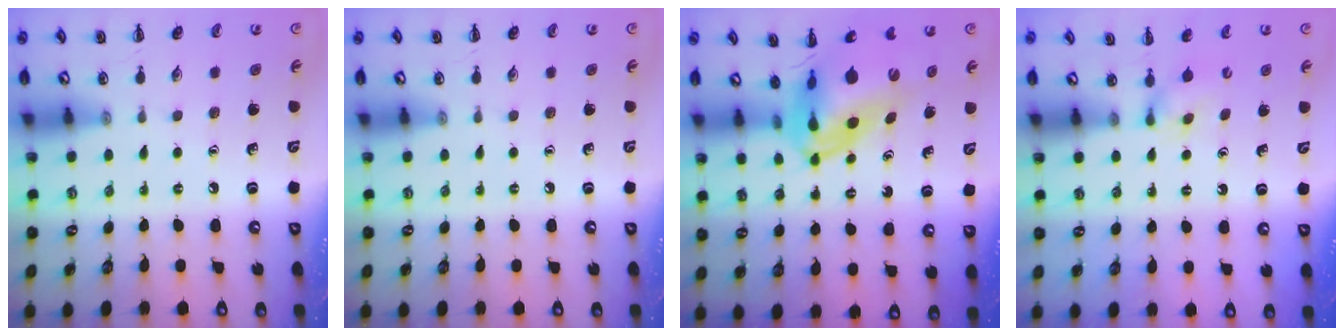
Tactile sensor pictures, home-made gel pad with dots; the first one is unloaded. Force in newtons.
{"total": 0.0}
{"total": 9.1, "press": 8.8, "slide": 2.5}
{"total": 3.2, "press": 3.0, "slide": 0.9}